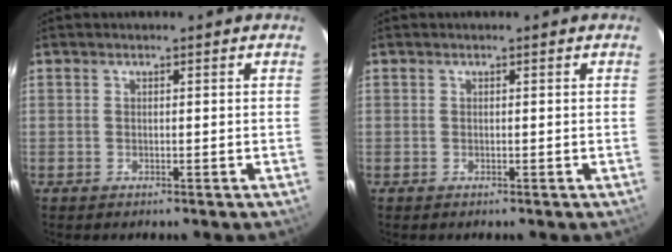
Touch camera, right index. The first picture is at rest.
{"total": 0.0}